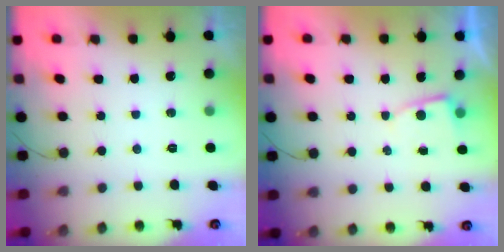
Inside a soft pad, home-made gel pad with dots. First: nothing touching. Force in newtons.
{"total": 2.8, "press": 2.8, "slide": 0.2}